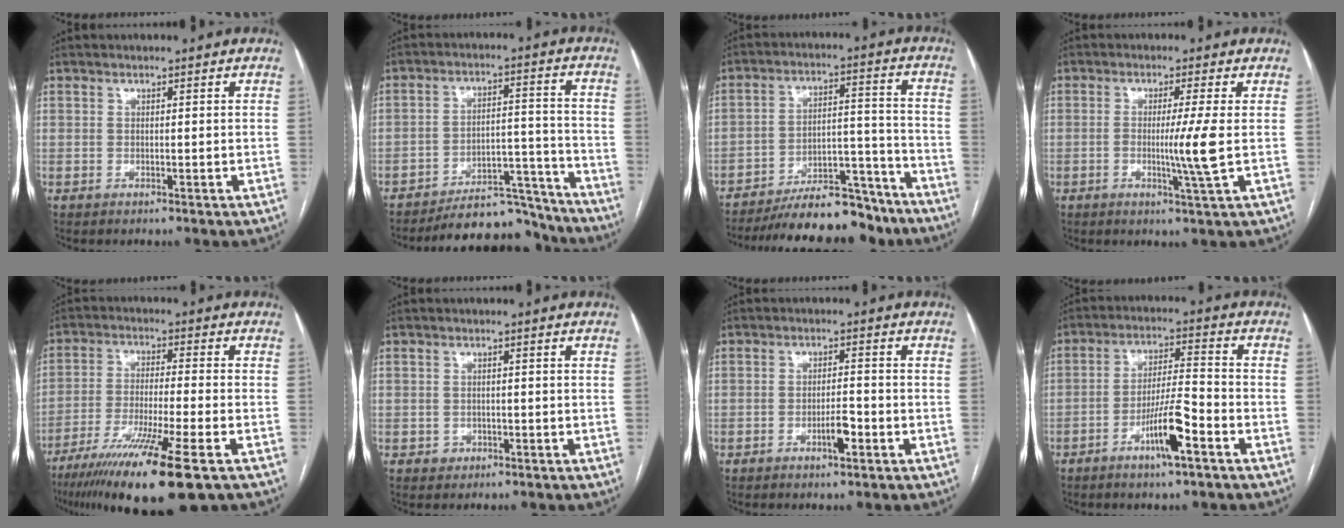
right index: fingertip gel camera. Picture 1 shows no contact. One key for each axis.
{"total": 12.9, "fx": -12.4, "fy": 3.0, "fz": 1.4, "tx": 0.002, "ty": 0.045, "tz": -0.185}
{"total": 16.7, "fx": -14.9, "fy": 4.2, "fz": 6.5, "tx": -0.089, "ty": 0.034, "tz": -0.227}
{"total": 5.4, "fx": -0.5, "fy": -1.4, "fz": 5.2, "tx": -0.093, "ty": -0.014, "tz": -0.009}
{"total": 16.3, "fx": -10.3, "fy": 0.0, "fz": 12.6, "tx": -0.217, "ty": -0.047, "tz": -0.175}
{"total": 1.7, "fx": -0.7, "fy": 1.6, "fz": 0.2, "tx": 0.003, "ty": 0.007, "tz": -0.009}
{"total": 3.3, "fx": -1.6, "fy": 0.7, "fz": 2.8, "tx": -0.046, "ty": 0.002, "tz": -0.026}
{"total": 8.4, "fx": -4.3, "fy": 0.7, "fz": 7.2, "tx": -0.135, "ty": 0.000, "tz": -0.076}